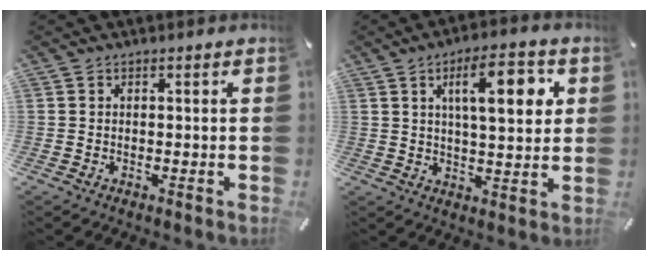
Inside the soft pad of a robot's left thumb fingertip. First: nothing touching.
{"total": 12.7, "force": [4.5, 4.5, 11.0], "torque": [-0.169, -0.005, 0.067]}